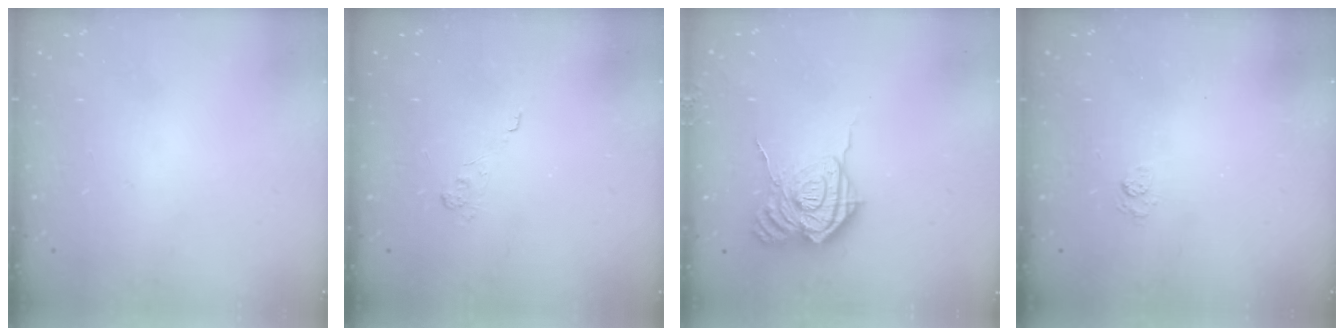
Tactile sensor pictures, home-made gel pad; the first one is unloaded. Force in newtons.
{"total": 1.9, "press": 1.3, "slide": 1.3}
{"total": 15.2, "press": 15.1, "slide": 1.6}
{"total": 2.6, "press": 2.3, "slide": 1.3}